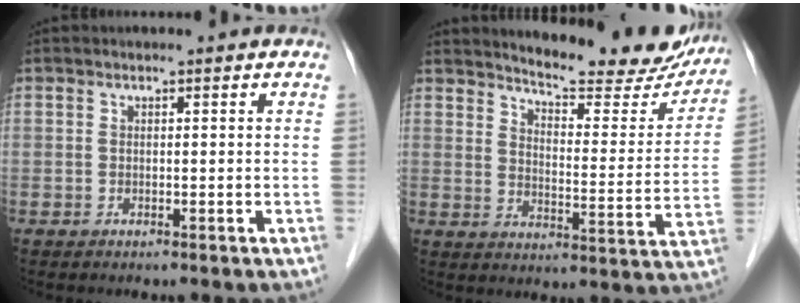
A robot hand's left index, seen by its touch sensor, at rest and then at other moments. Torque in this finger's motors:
{"motor_torque": [0.14, -0.30, 0.45, 0.08]}